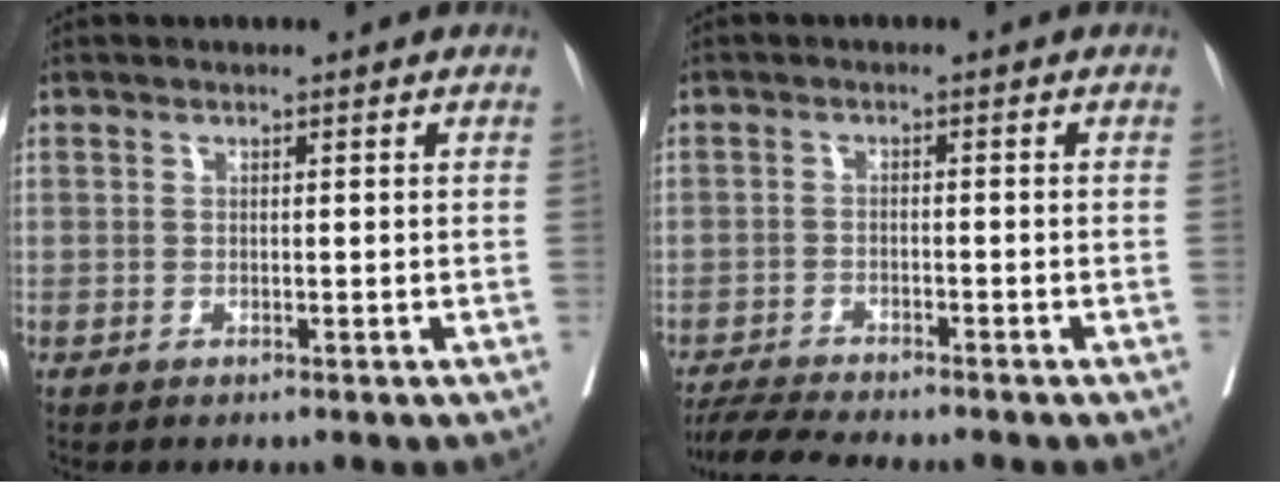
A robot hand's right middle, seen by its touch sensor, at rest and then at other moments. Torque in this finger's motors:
{"motor_torque": [0.29, -0.36, 0.02, 0.02]}